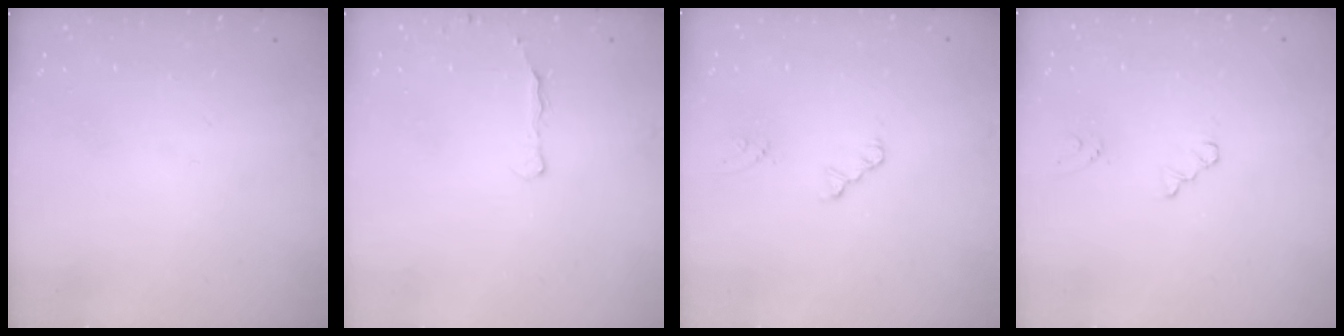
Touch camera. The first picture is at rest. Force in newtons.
{"total": 5.2, "press": 3.7, "slide": 3.5}
{"total": 1.9, "press": 1.9, "slide": 0.3}
{"total": 3.0, "press": 3.0, "slide": 0.5}